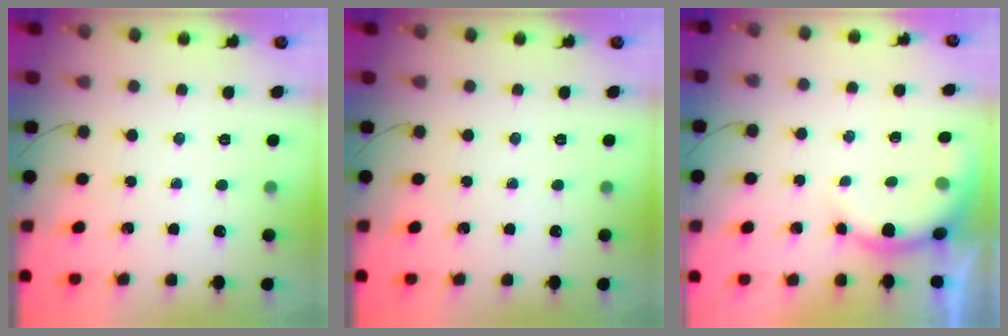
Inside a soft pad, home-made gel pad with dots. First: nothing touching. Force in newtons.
{"total": 0.0}
{"total": 6.7, "press": 6.6, "slide": 1.1}